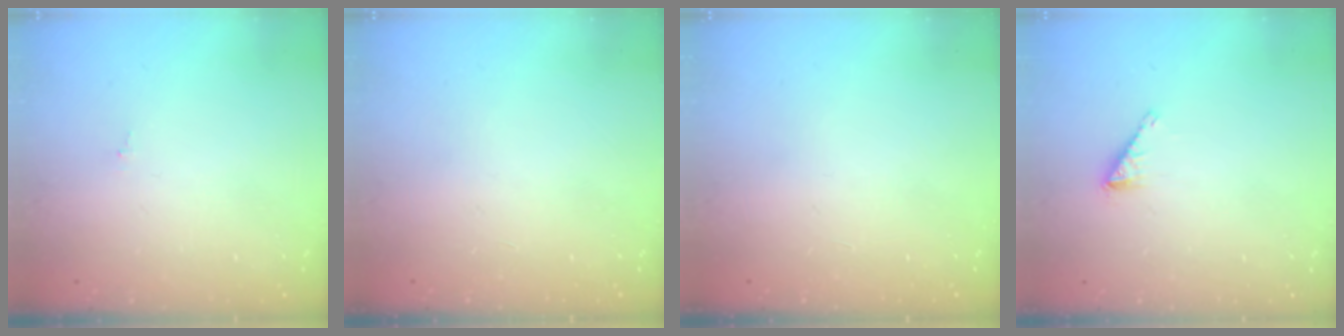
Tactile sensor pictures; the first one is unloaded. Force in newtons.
{"total": 0.0}
{"total": 0.0}
{"total": 1.7, "press": 1.7, "slide": 0.2}